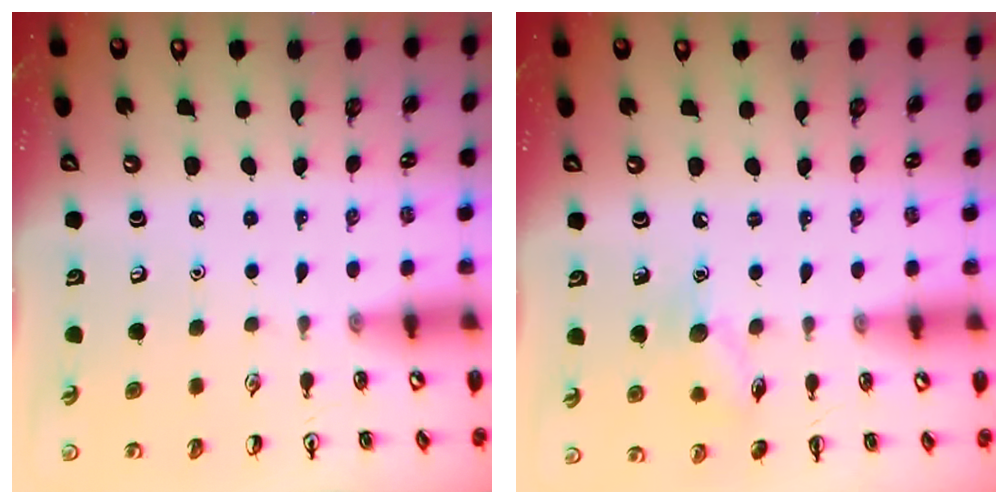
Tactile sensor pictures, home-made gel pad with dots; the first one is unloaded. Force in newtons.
{"total": 8.8, "press": 8.7, "slide": 1.4}